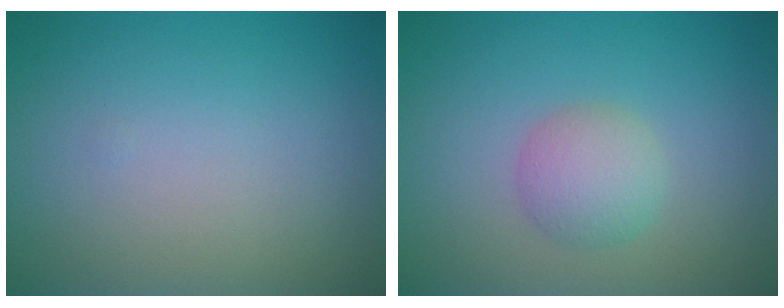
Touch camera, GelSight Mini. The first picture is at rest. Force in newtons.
{"total": 2.7, "press": 2.7, "slide": 0.1}